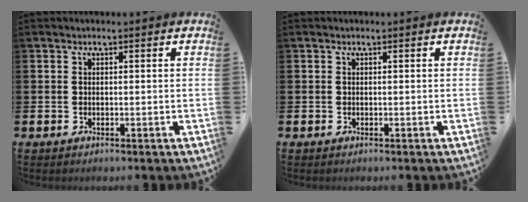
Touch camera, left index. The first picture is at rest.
{"total": 0.0}